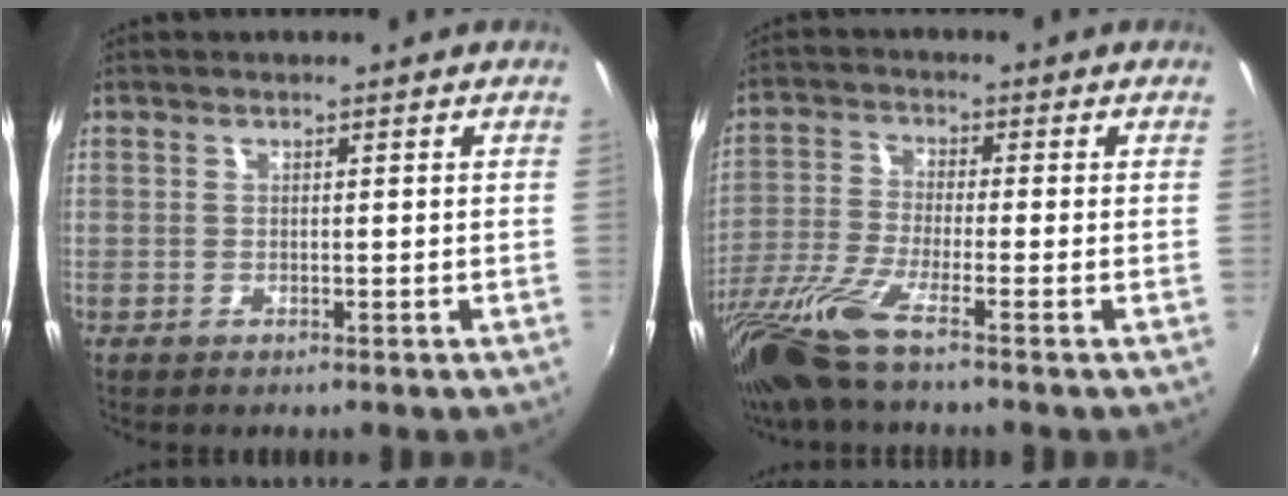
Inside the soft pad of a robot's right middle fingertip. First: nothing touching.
{"total": 10.3, "force": [-7.5, 0.3, 7.2], "torque": [-0.158, -0.036, -0.146]}